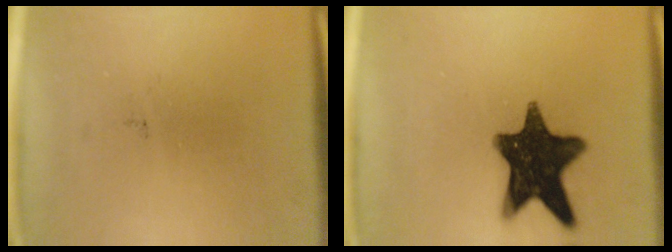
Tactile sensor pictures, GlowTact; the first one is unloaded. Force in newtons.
{"total": 15.3}